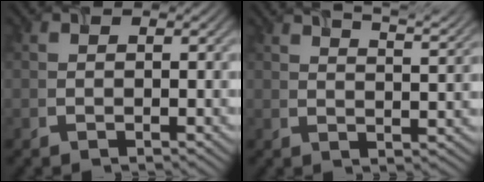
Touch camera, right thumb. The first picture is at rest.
{"total": 9.3, "force": [7.1, 2.3, 5.6], "torque": [-0.069, 0.016, 0.074]}